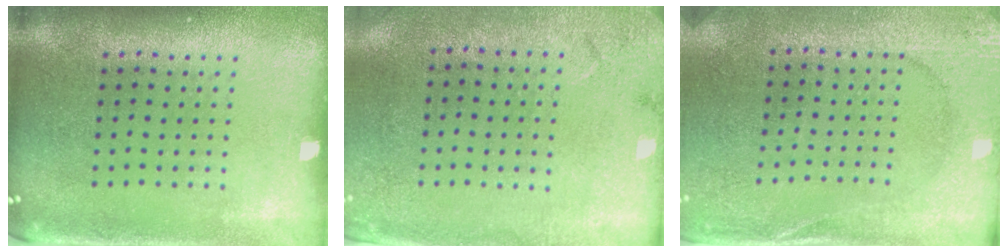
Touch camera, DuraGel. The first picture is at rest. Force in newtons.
{"total": 2.7, "press": 2.2, "slide": 1.6}
{"total": 2.6, "press": 2.5, "slide": 0.6}